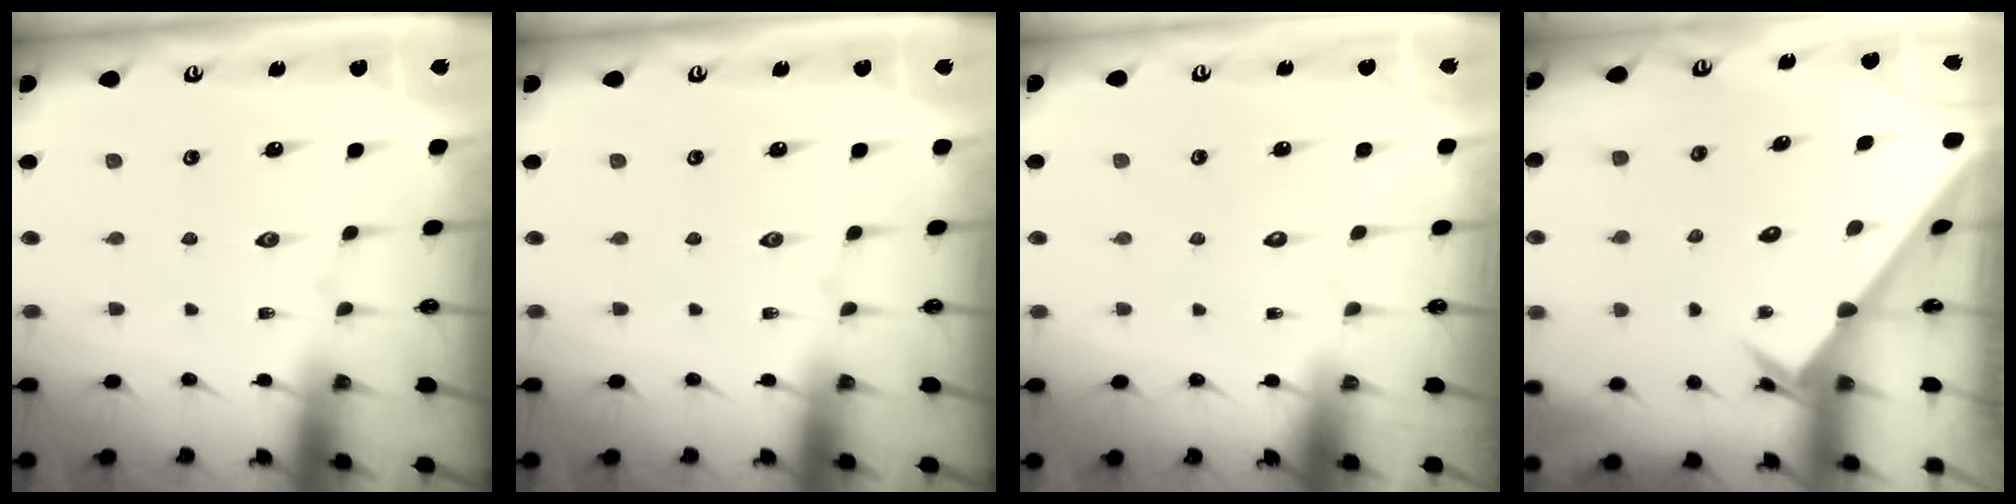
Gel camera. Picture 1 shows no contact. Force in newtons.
{"total": 0.0}
{"total": 1.6, "press": 1.6, "slide": 0.1}
{"total": 2.4, "press": 2.4, "slide": 0.2}